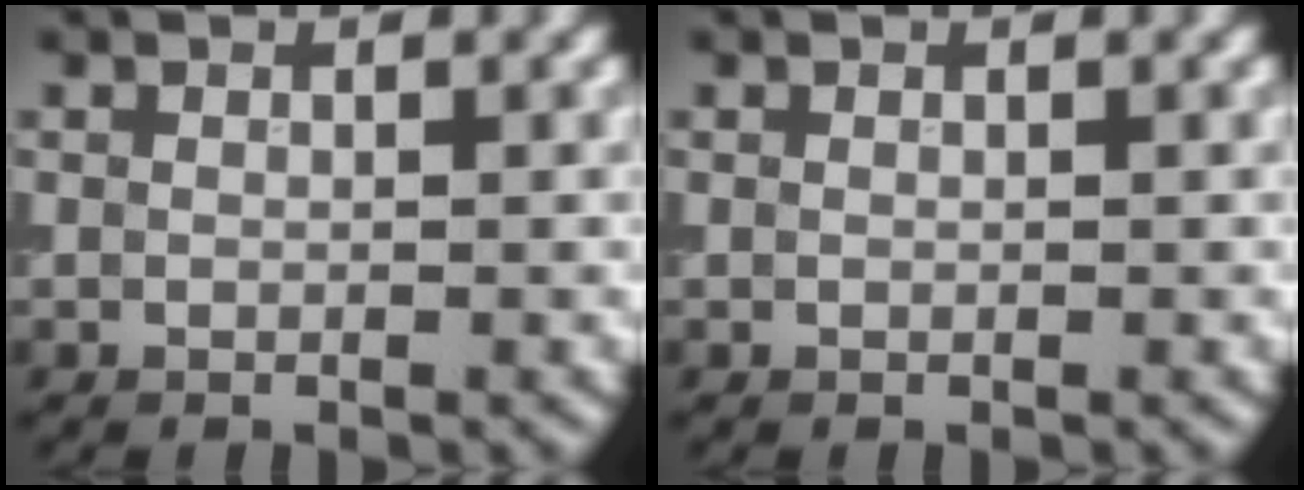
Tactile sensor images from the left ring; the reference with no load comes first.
{"total": 0.0}